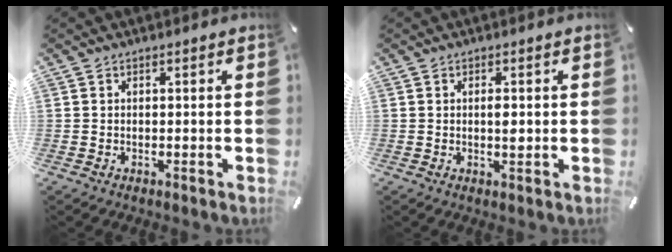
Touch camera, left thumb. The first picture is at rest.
{"total": 2.3, "force": [0.1, 0.8, 2.1], "torque": [-0.034, -0.003, -0.001]}